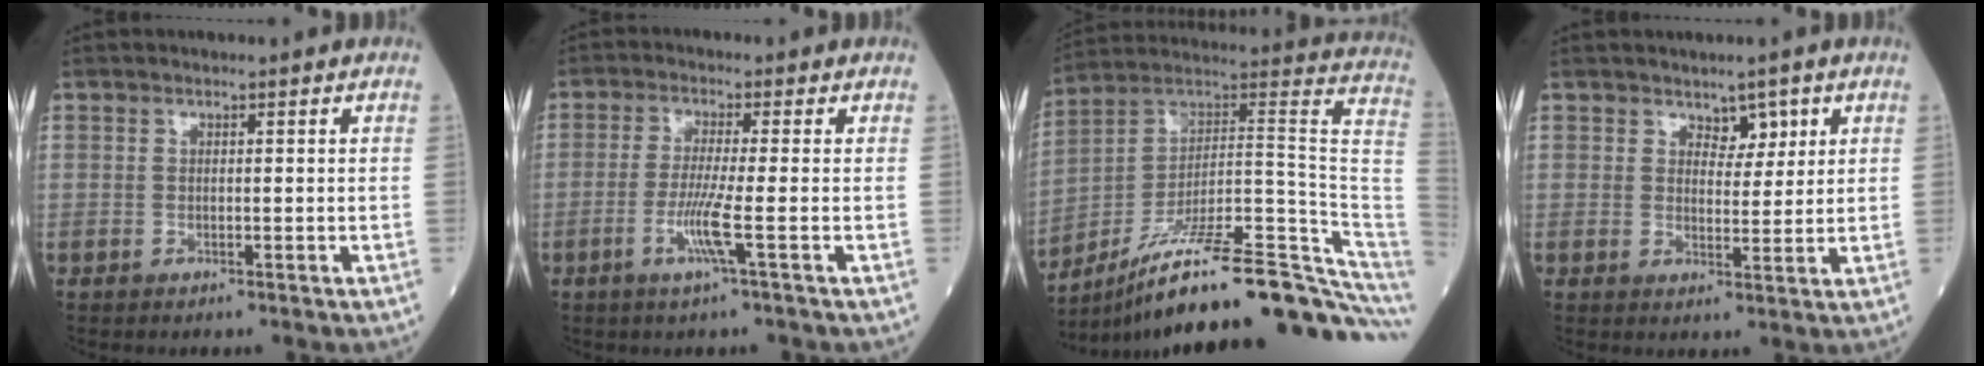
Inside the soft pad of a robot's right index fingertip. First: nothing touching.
{"total": 5.0, "force": [-1.8, -1.1, 4.5], "torque": [-0.093, -0.013, -0.041]}
{"total": 28.3, "force": [-21.0, 2.2, 18.9], "torque": [-0.170, 0.041, -0.322]}
{"total": 3.3, "force": [2.1, 1.9, 1.8], "torque": [-0.019, 0.000, 0.034]}